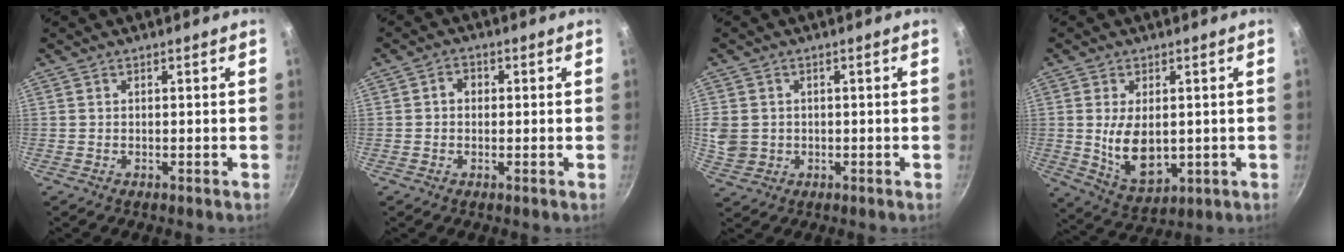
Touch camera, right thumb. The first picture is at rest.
{"total": 2.8, "force": [0.2, 2.3, 1.6], "torque": [-0.013, 0.008, -0.002]}
{"total": 6.4, "force": [0.2, 5.6, 3.0], "torque": [-0.051, -0.004, 0.008]}
{"total": 10.2, "force": [0.2, 6.1, 8.2], "torque": [-0.129, -0.017, 0.023]}